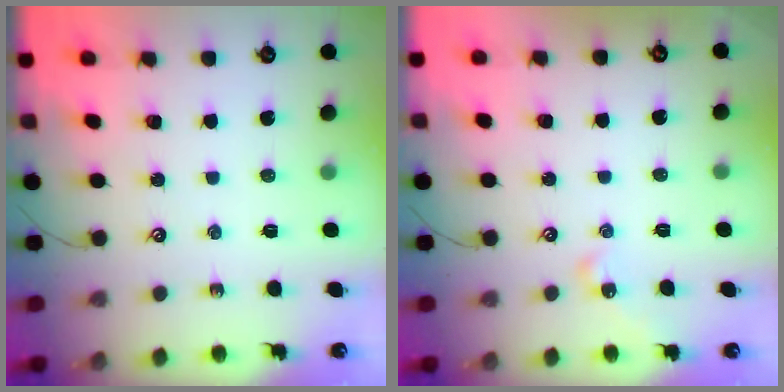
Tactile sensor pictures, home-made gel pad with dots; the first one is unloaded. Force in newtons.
{"total": 4.9, "press": 4.9, "slide": 0.7}